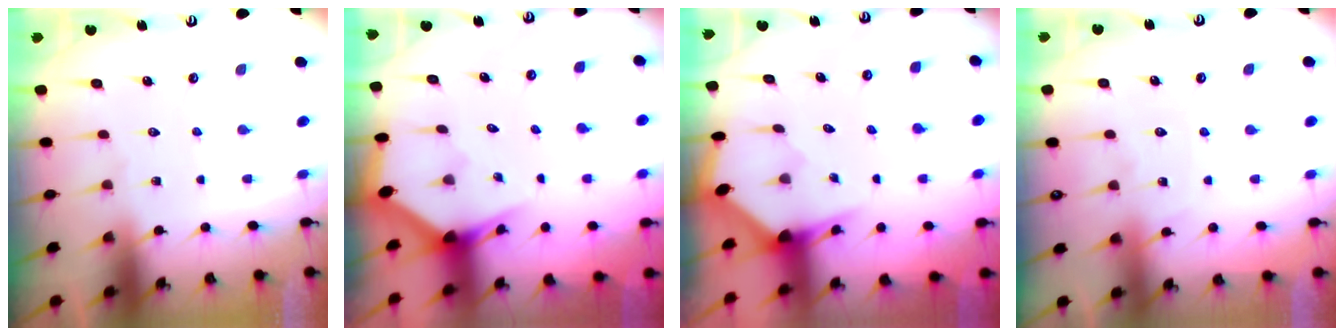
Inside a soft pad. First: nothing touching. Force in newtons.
{"total": 2.9, "press": 2.9, "slide": 0.1}
{"total": 2.9, "press": 2.9, "slide": 0.2}
{"total": 5.1, "press": 5.1, "slide": 0.6}